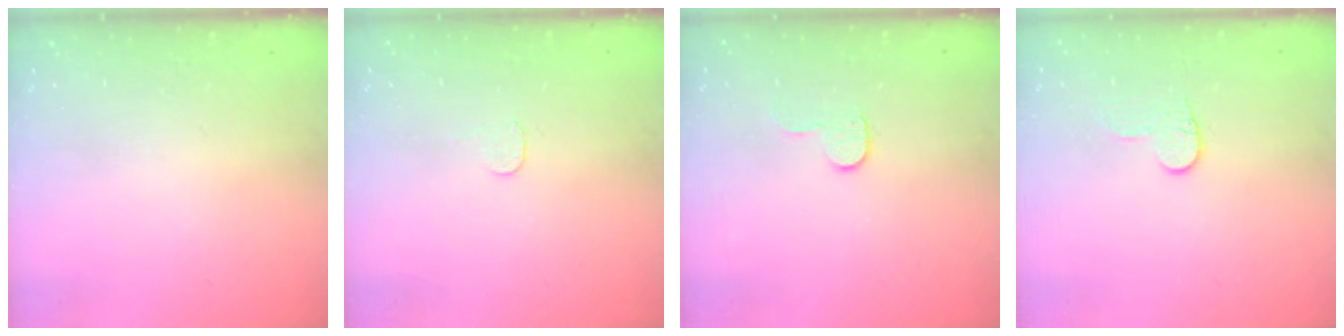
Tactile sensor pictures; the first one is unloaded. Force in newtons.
{"total": 3.9, "press": 3.9, "slide": 0.3}
{"total": 5.1, "press": 5.0, "slide": 0.5}
{"total": 5.3, "press": 5.2, "slide": 0.5}